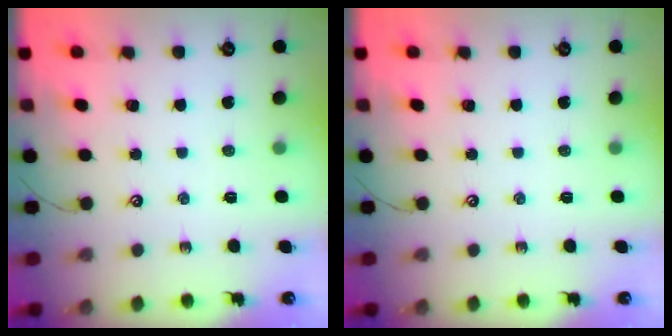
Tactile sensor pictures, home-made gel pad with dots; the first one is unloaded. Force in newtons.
{"total": 0.0}